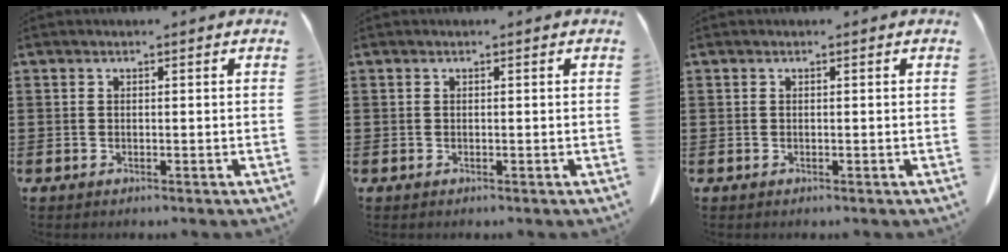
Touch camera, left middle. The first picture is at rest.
{"total": 0.0}
{"total": 0.0}